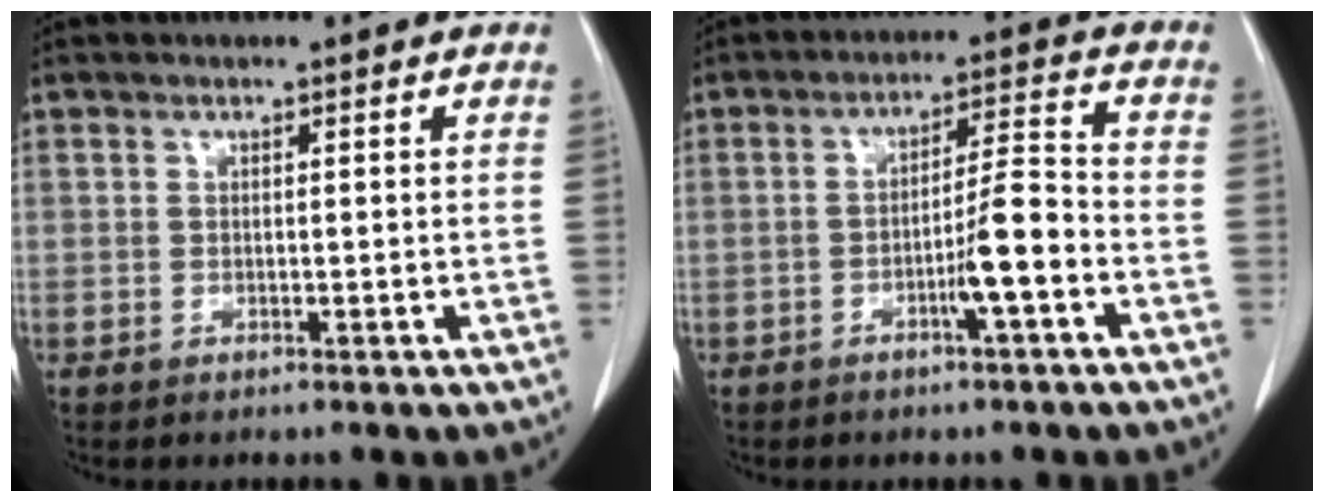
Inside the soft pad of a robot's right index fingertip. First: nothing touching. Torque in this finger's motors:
{"motor_torque": [0.96, -0.27, 0.41, 0.08]}